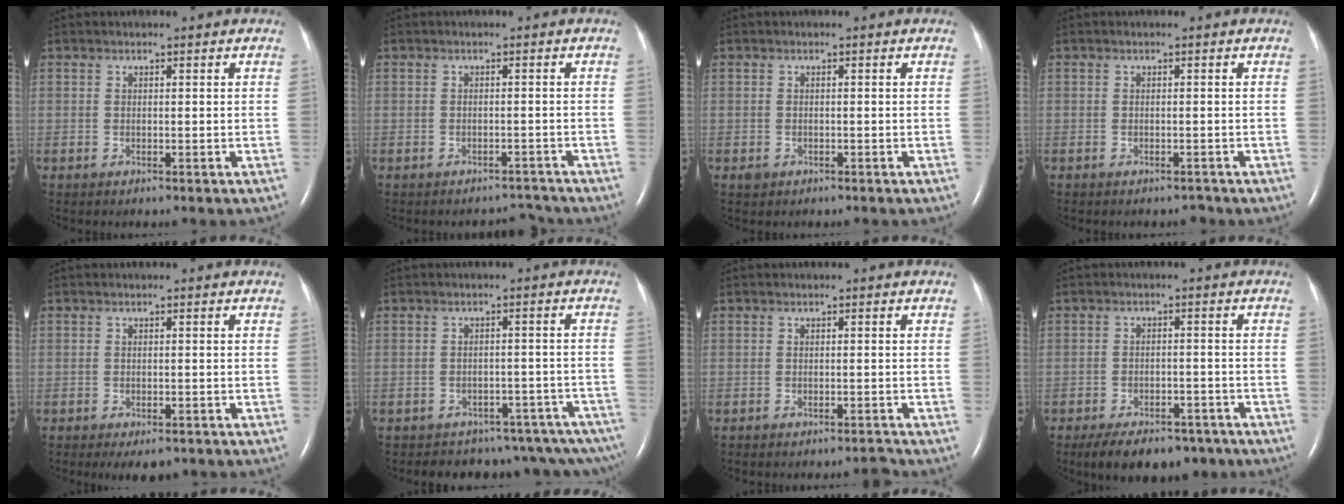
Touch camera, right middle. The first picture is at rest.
{"total": 2.5, "force": [-2.4, 0.6, -0.5], "torque": [0.009, 0.000, -0.030]}
{"total": 0.9, "force": [-0.5, 0.7, 0.2], "torque": [-0.007, 0.001, -0.006]}
{"total": 1.2, "force": [-1.1, 0.5, 0.1], "torque": [0.002, 0.000, -0.019]}
{"total": 4.0, "force": [-2.9, 1.6, 2.2], "torque": [-0.024, -0.005, -0.037]}
{"total": 14.3, "force": [-12.9, 5.0, 3.4], "torque": [-0.017, 0.041, -0.138]}
{"total": 1.1, "force": [-1.1, -0.2, 0.0], "torque": [0.000, -0.004, -0.014]}
{"total": 11.0, "force": [-8.2, 5.4, 5.0], "torque": [-0.075, 0.003, -0.118]}